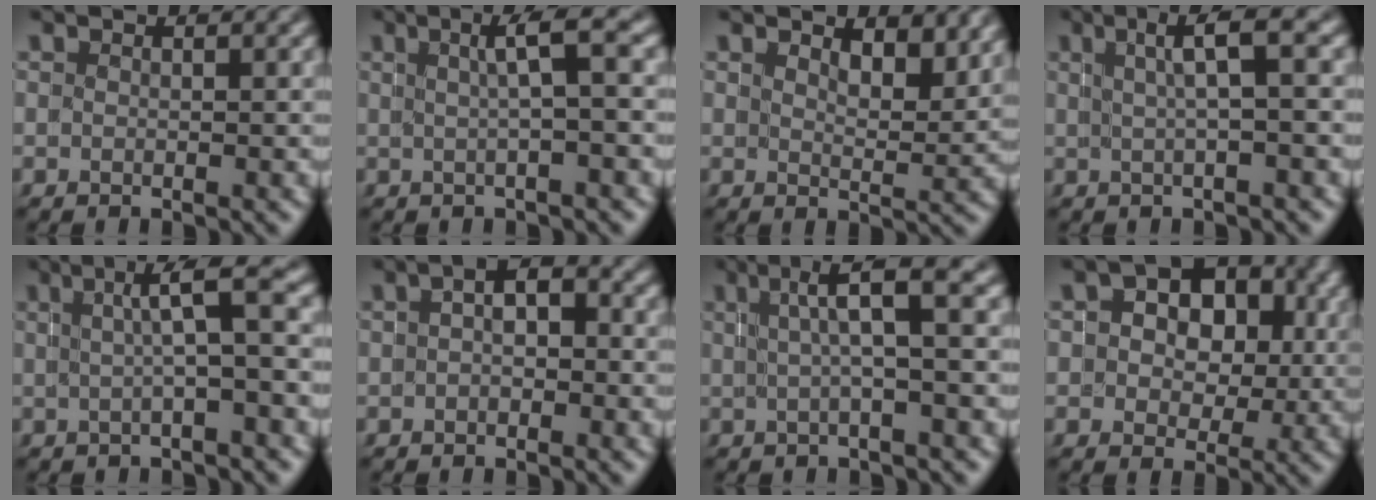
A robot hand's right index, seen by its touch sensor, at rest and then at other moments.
{"total": 2.6, "force": [0.4, -0.7, 2.5], "torque": [-0.028, 0.013, 0.010]}
{"total": 2.9, "force": [2.7, 0.6, 0.8], "torque": [-0.012, -0.008, 0.045]}
{"total": 3.0, "force": [1.0, -0.5, 2.8], "torque": [-0.032, 0.018, 0.016]}
{"total": 3.2, "force": [0.3, -0.5, 3.2], "torque": [-0.035, 0.014, 0.006]}
{"total": 2.3, "force": [0.2, 1.4, 1.8], "torque": [-0.018, 0.003, -0.002]}
{"total": 3.6, "force": [1.1, -0.3, 3.4], "torque": [-0.040, 0.020, 0.015]}
{"total": 6.2, "force": [1.3, 5.0, 3.3], "torque": [-0.048, 0.001, 0.008]}